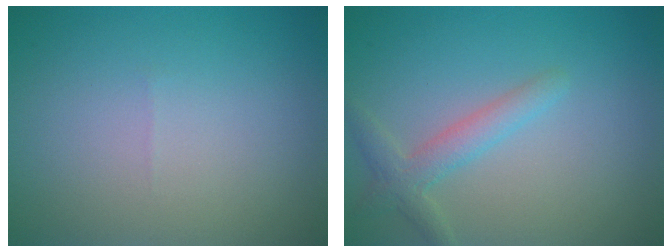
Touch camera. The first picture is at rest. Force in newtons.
{"total": 2.5, "press": 2.5, "slide": 0.1}